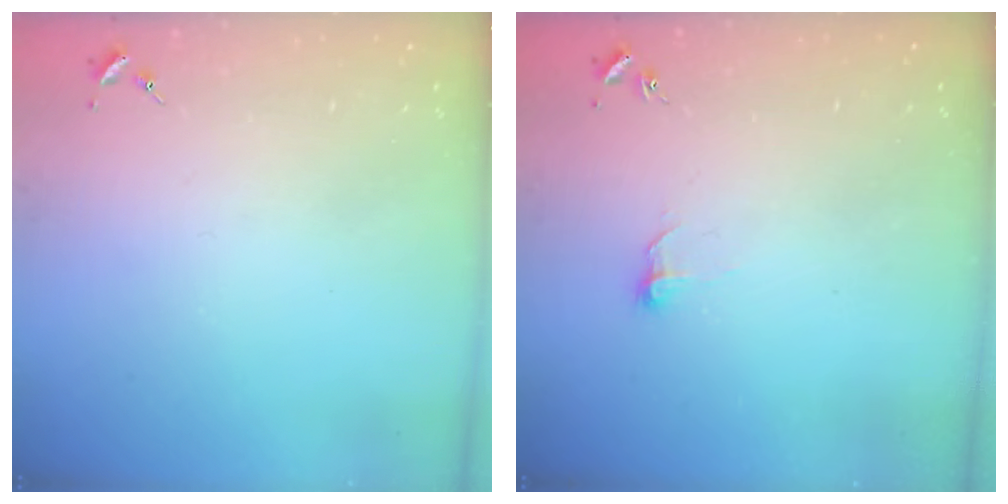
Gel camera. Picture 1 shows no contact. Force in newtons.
{"total": 5.5, "press": 5.5, "slide": 0.6}